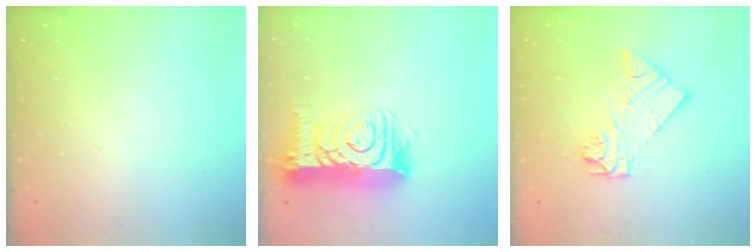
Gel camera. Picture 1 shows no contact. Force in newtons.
{"total": 15.4, "press": 15.4, "slide": 1.3}
{"total": 10.0, "press": 10.0, "slide": 0.9}